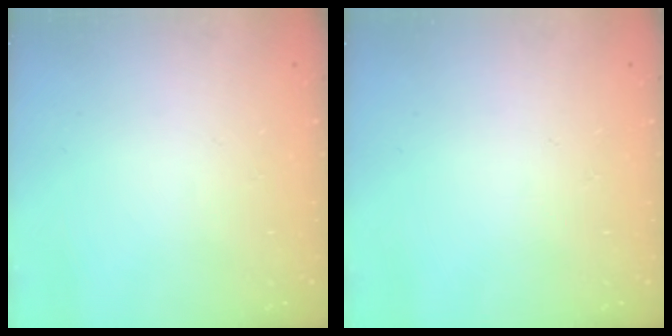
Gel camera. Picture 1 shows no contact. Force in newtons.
{"total": 0.0}